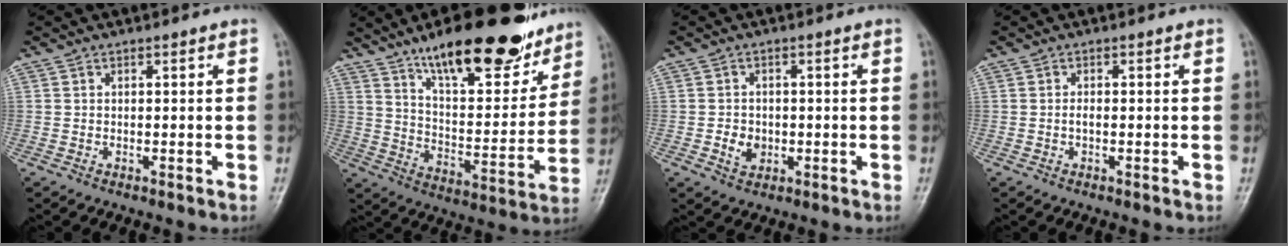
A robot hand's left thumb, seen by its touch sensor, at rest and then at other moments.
{"total": 23.5, "force": [16.2, 7.8, 15.0], "torque": [-0.178, -0.071, 0.257]}
{"total": 3.5, "force": [-0.7, 2.9, 1.9], "torque": [-0.022, 0.002, -0.008]}
{"total": 0.9, "force": [-0.2, 0.4, 0.8], "torque": [-0.015, 0.000, -0.006]}